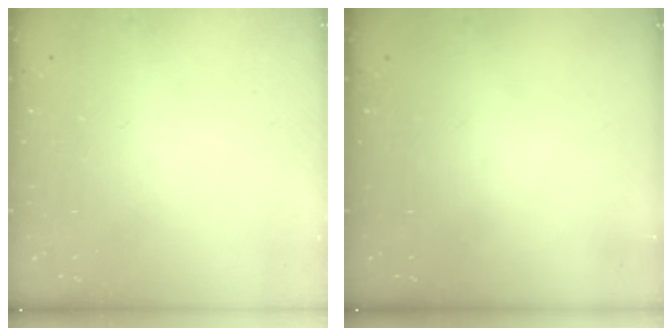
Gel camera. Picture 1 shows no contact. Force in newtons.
{"total": 0.0}